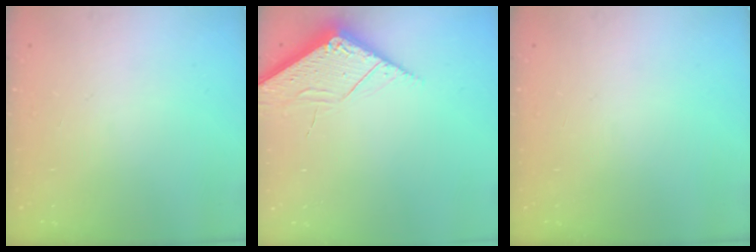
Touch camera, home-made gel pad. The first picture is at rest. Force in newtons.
{"total": 3.9, "press": 3.9, "slide": 0.4}
{"total": 0.0}